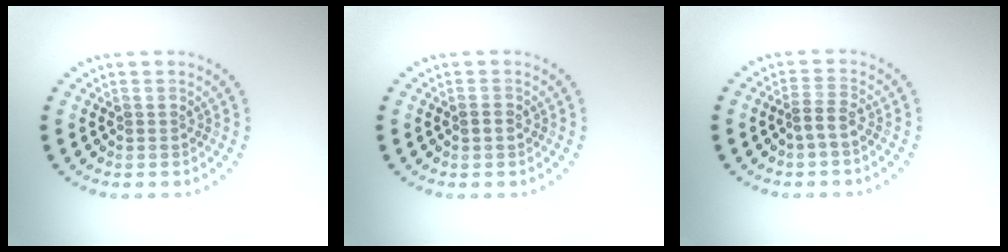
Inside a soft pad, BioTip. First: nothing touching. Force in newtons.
{"total": 0.9, "press": 0.9, "slide": 0.0}
{"total": 1.6, "press": 1.2, "slide": 1.1}